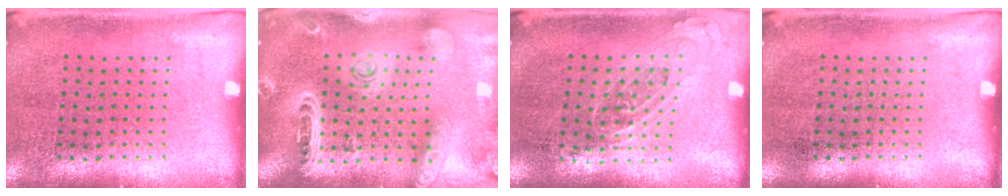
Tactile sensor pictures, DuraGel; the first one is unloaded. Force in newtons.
{"total": 2.5, "press": 2.3, "slide": 1.2}
{"total": 0.6, "press": 0.6, "slide": 0.3}
{"total": 0.0}